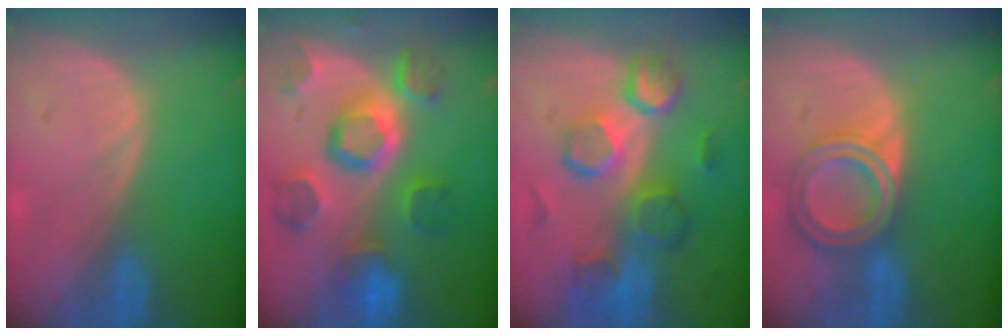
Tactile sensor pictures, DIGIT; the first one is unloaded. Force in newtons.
{"total": 11.1, "press": 9.9, "slide": 5.2}
{"total": 10.5, "press": 9.2, "slide": 5.1}
{"total": 6.8, "press": 6.0, "slide": 3.1}